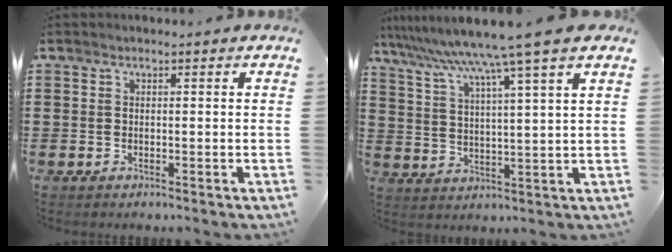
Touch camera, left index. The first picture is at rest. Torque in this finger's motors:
{"motor_torque": [2.13, -0.01, 1.05, 0.21]}